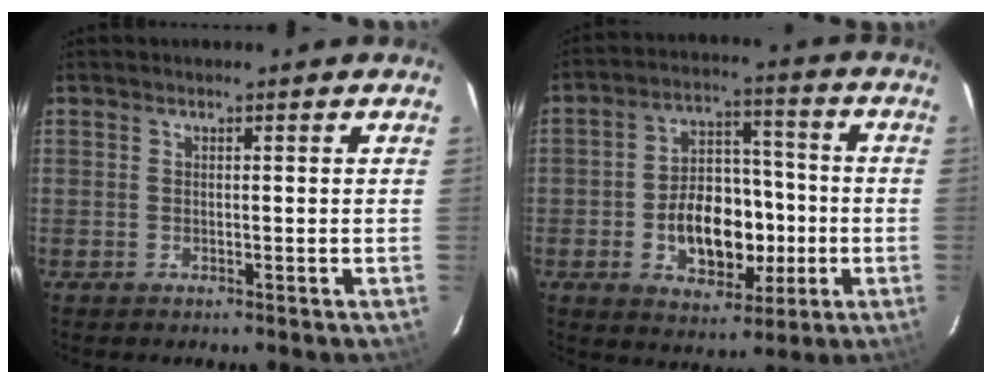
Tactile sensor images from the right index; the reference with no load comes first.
{"total": 13.3, "force": [-3.0, 9.0, 9.4], "torque": [-0.177, 0.023, -0.033]}